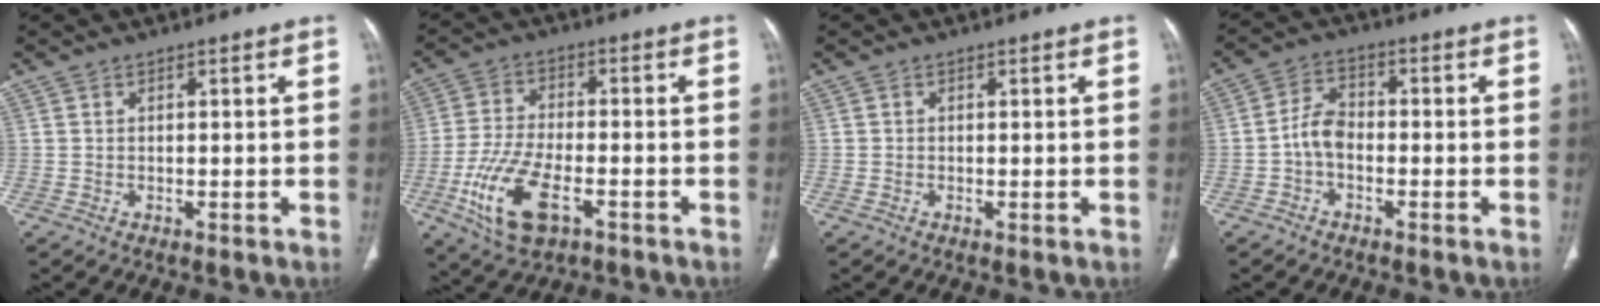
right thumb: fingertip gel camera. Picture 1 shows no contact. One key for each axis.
{"total": 13.0, "fx": -5.3, "fy": 6.1, "fz": 10.2, "tx": -0.210, "ty": 0.009, "tz": -0.093}
{"total": 0.6, "fx": -0.1, "fy": 0.3, "fz": 0.4, "tx": -0.010, "ty": -0.002, "tz": -0.003}
{"total": 5.0, "fx": -1.5, "fy": 3.2, "fz": 3.5, "tx": -0.057, "ty": 0.021, "tz": -0.038}